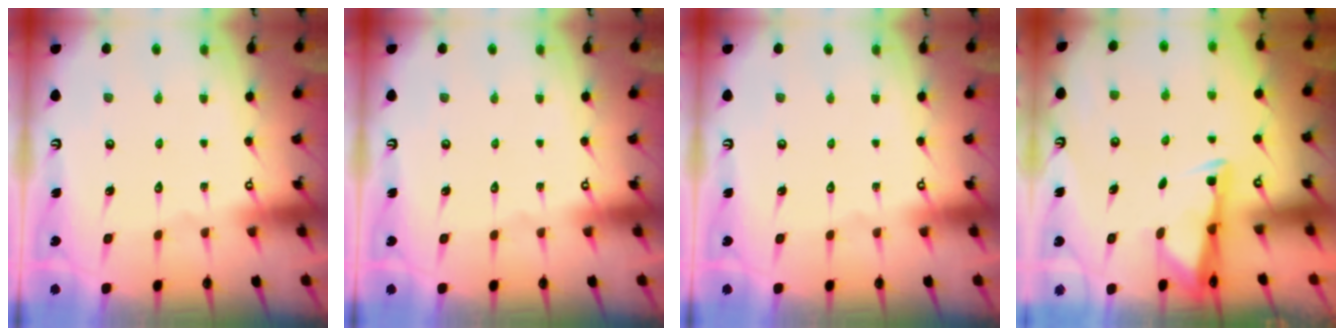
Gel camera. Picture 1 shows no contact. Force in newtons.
{"total": 0.0}
{"total": 0.0}
{"total": 2.9, "press": 2.9, "slide": 0.4}